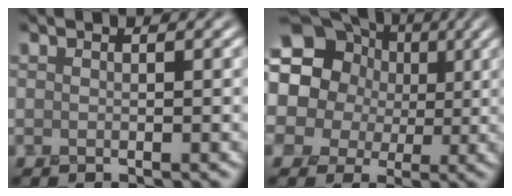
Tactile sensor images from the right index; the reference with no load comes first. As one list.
[{"total": 17.3, "force": [5.6, 14.5, 7.6], "torque": [-0.161, 0.037, 0.064]}]